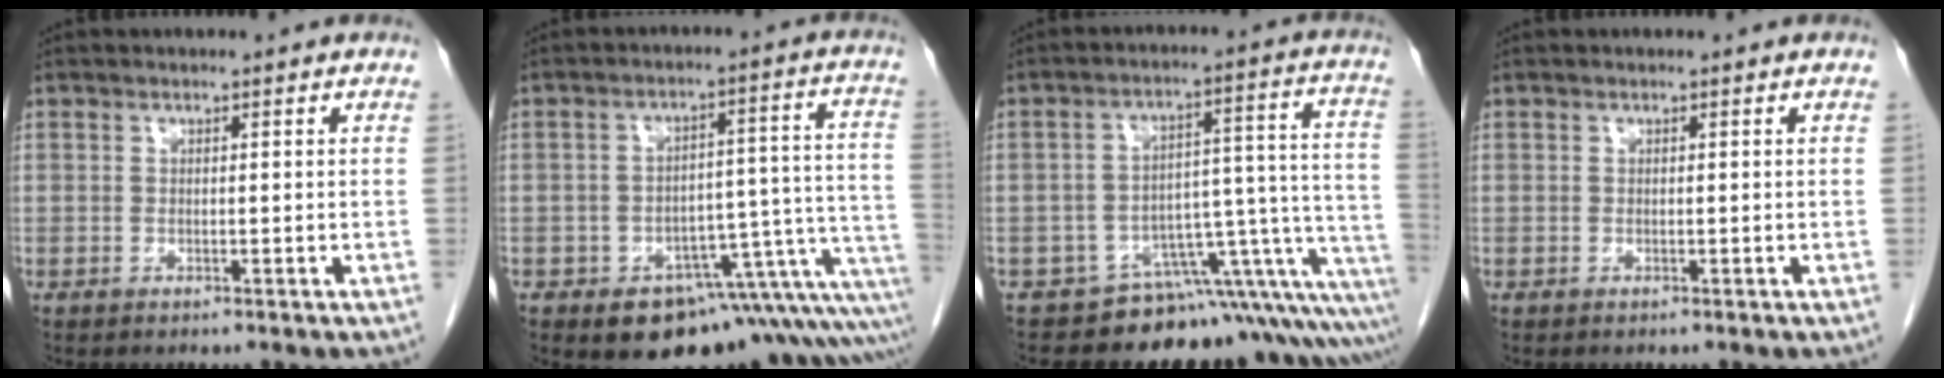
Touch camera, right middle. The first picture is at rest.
{"total": 16.3, "force": [-9.3, 6.5, 11.8], "torque": [-0.056, 0.068, -0.107]}
{"total": 13.0, "force": [-11.2, 3.0, 6.0], "torque": [-0.006, 0.094, -0.144]}
{"total": 0.0}